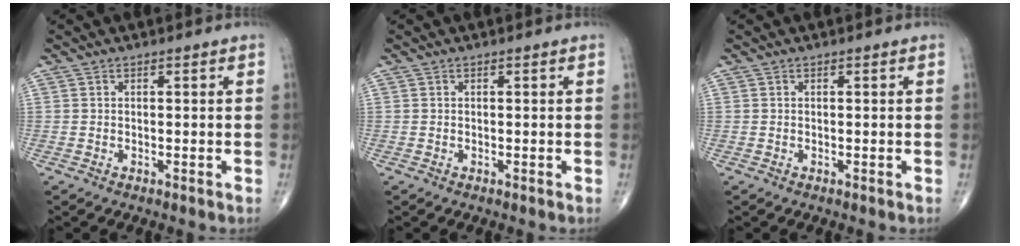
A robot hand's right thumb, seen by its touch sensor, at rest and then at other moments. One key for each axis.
{"total": 0.0}
{"total": 0.0}